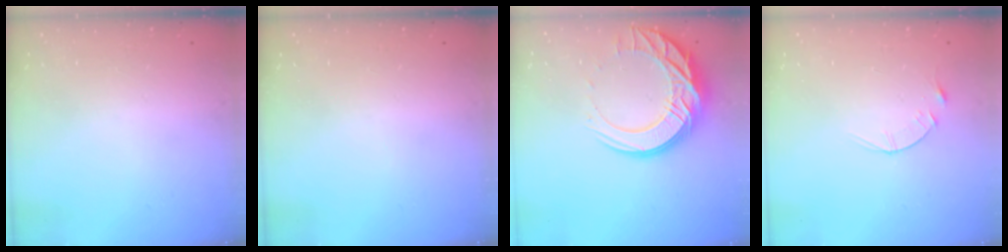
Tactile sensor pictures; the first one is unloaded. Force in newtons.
{"total": 0.0}
{"total": 18.7, "press": 18.6, "slide": 1.8}
{"total": 3.1, "press": 3.1, "slide": 0.5}